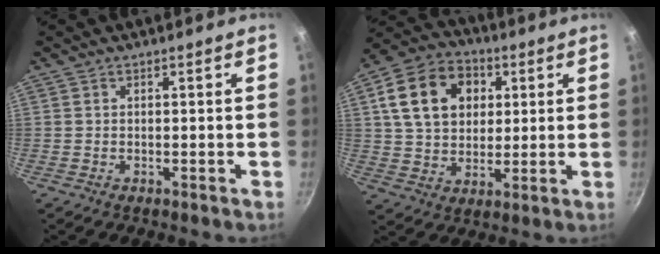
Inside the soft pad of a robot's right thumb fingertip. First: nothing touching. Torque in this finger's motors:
{"motor_torque": [-0.42, 2.49, 0.87, 0.53, 0.16]}